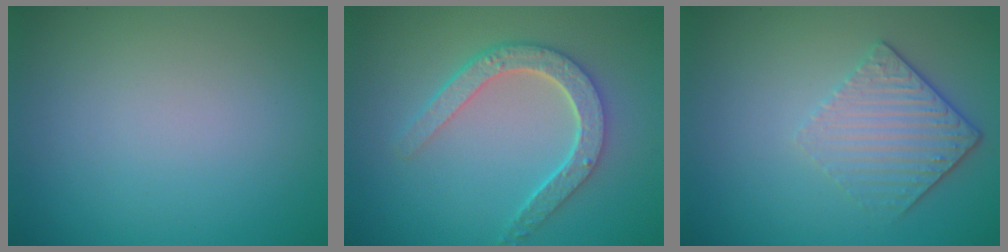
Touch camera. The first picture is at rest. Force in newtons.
{"total": 4.7, "press": 3.7, "slide": 2.9}
{"total": 4.3, "press": 3.0, "slide": 3.1}